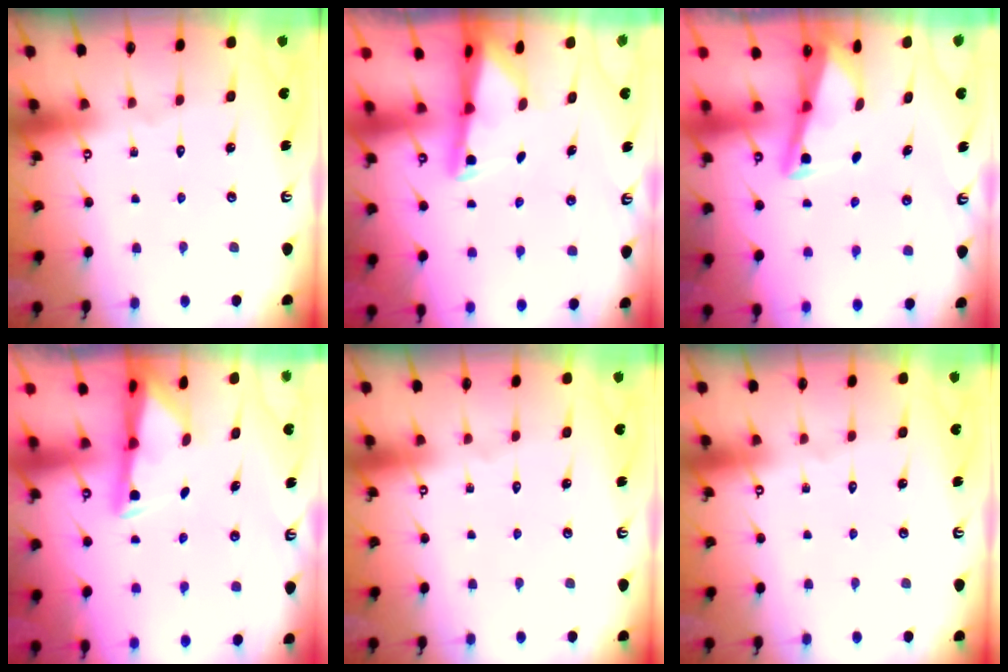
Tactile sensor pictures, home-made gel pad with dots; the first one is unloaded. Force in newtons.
{"total": 2.4, "press": 2.3, "slide": 0.5}
{"total": 2.9, "press": 2.9, "slide": 0.4}
{"total": 3.0, "press": 2.9, "slide": 0.6}
{"total": 0.0}
{"total": 0.0}